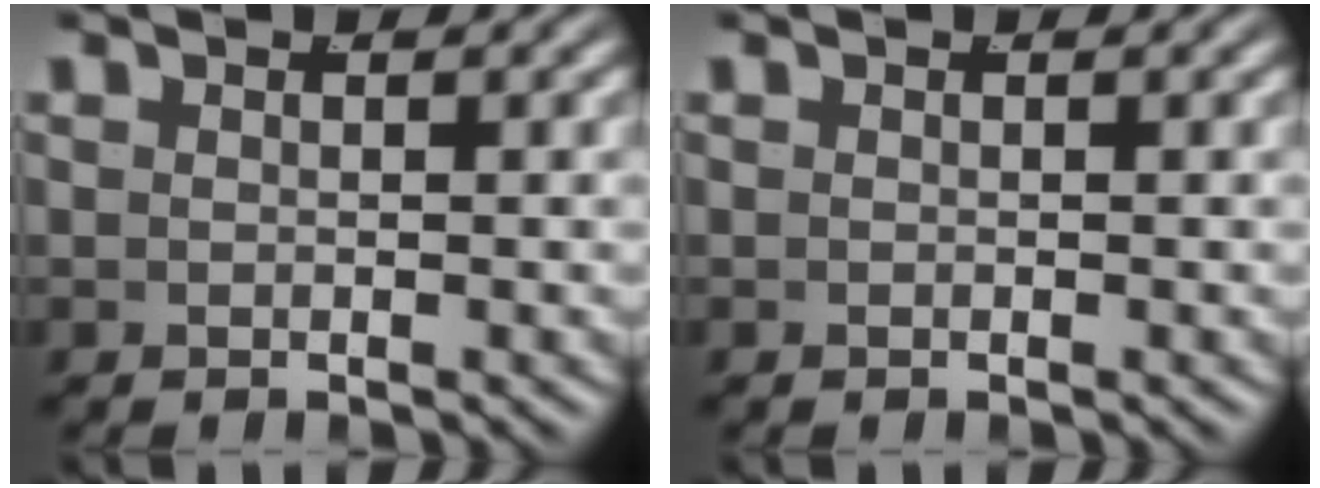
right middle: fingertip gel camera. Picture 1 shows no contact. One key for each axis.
{"total": 0.0}